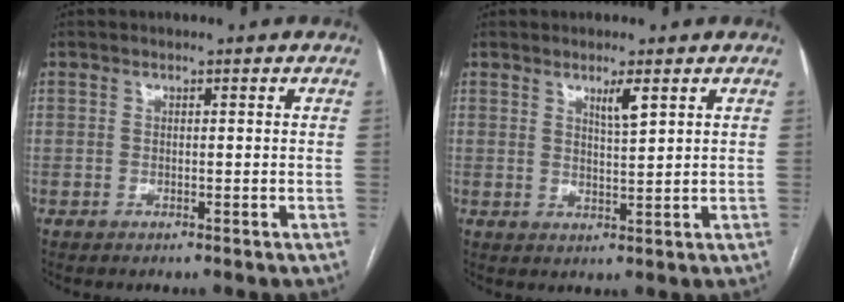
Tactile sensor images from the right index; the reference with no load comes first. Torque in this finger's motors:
{"motor_torque": [0.12, 0.02, 0.05, 0.05]}